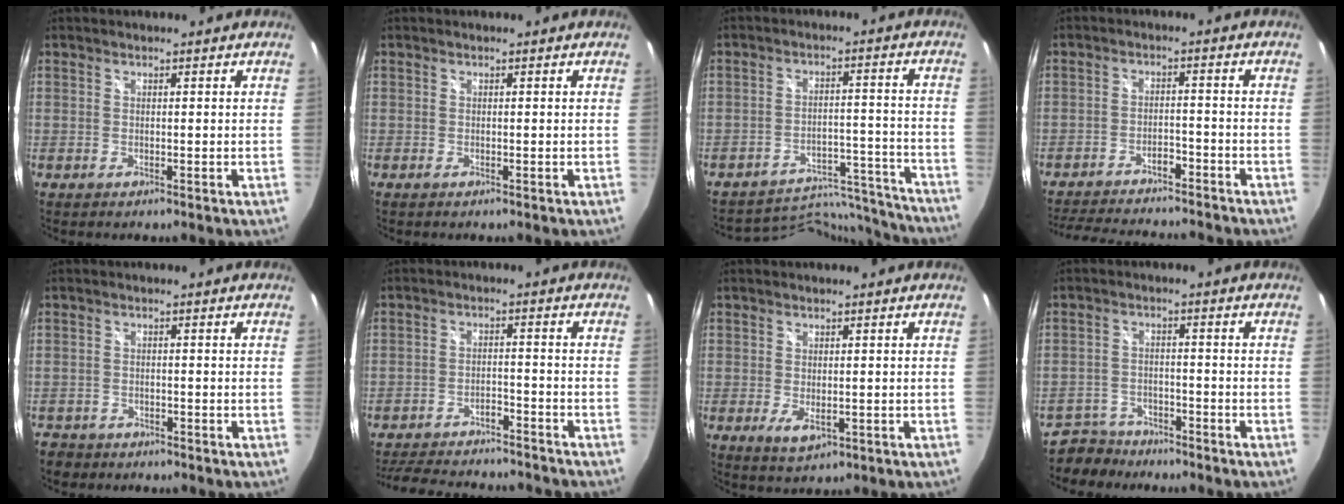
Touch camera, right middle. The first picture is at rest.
{"total": 0.0}
{"total": 17.0, "force": [-16.6, 3.0, 1.4], "torque": [-0.029, 0.039, -0.224]}
{"total": 15.3, "force": [-13.5, 3.5, 6.2], "torque": [-0.130, -0.002, -0.196]}
{"total": 4.0, "force": [-3.1, 2.5, 0.6], "torque": [-0.030, -0.004, -0.057]}
{"total": 18.0, "force": [-15.9, 4.7, 7.2], "torque": [-0.155, -0.003, -0.222]}
{"total": 3.4, "force": [-0.9, 1.8, 2.8], "torque": [-0.049, -0.011, -0.010]}
{"total": 6.3, "force": [-5.5, 3.0, 0.7], "torque": [-0.037, 0.002, -0.099]}